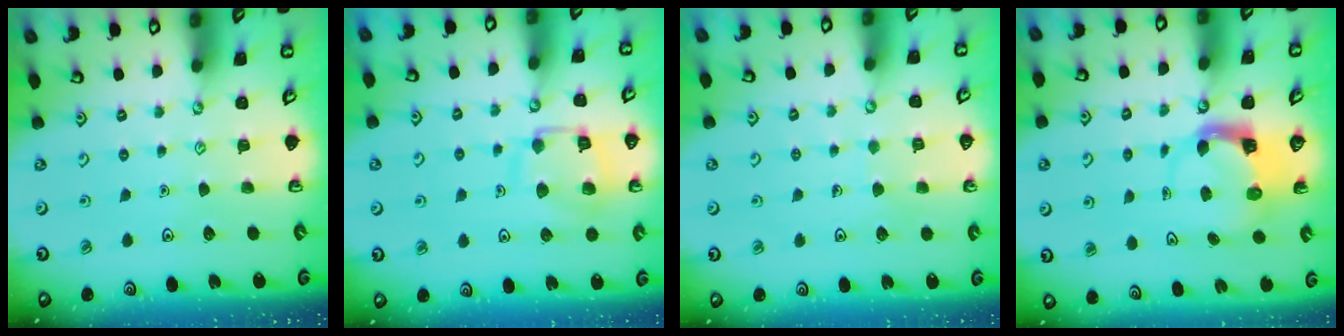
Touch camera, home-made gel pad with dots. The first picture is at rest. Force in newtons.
{"total": 12.4, "press": 12.4, "slide": 1.4}
{"total": 4.3, "press": 4.3, "slide": 0.3}
{"total": 3.7, "press": 3.6, "slide": 0.6}